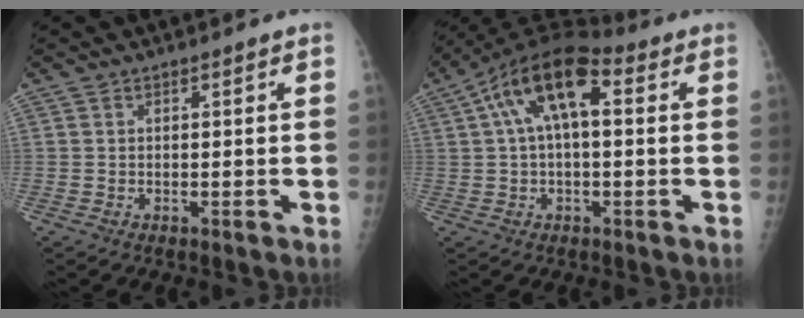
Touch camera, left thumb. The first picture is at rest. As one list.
[{"total": 11.8, "force": [2.8, 5.5, 10.1], "torque": [-0.177, 0.039, 0.042]}]